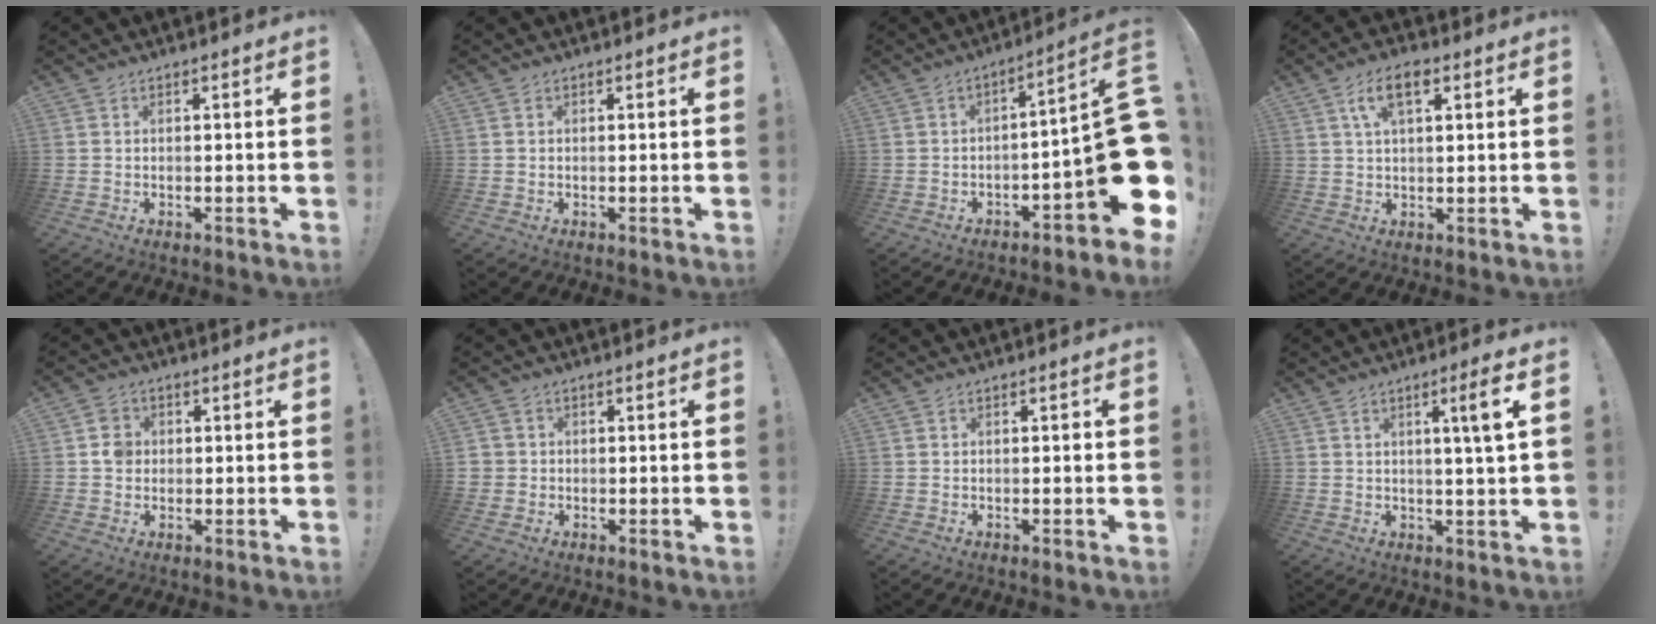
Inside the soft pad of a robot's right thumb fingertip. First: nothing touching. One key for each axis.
{"total": 0.6, "fx": 0.3, "fy": 0.5, "fz": 0.1, "tx": -0.010, "ty": 0.004, "tz": 0.007}
{"total": 15.2, "fx": -3.1, "fy": 3.0, "fz": 14.6, "tx": -0.188, "ty": 0.007, "tz": -0.051}
{"total": 7.8, "fx": 3.3, "fy": 3.6, "fz": 6.1, "tx": -0.102, "ty": 0.003, "tz": 0.058}
{"total": 4.6, "fx": 0.1, "fy": 4.3, "fz": 1.6, "tx": -0.020, "ty": 0.008, "tz": 0.001}
{"total": 2.2, "fx": -0.1, "fy": 2.2, "fz": 0.4, "tx": -0.002, "ty": 0.004, "tz": -0.002}
{"total": 0.6, "fx": -0.5, "fy": 0.1, "fz": 0.3, "tx": -0.014, "ty": 0.006, "tz": -0.010}
{"total": 5.9, "fx": 1.5, "fy": -0.4, "fz": 5.7, "tx": -0.087, "ty": -0.001, "tz": 0.011}